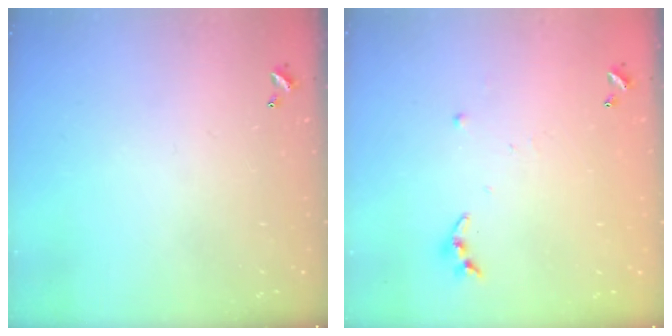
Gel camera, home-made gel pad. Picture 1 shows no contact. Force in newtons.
{"total": 4.2, "press": 4.2, "slide": 0.2}